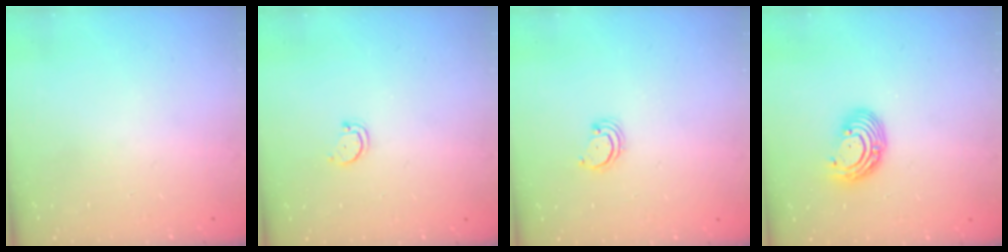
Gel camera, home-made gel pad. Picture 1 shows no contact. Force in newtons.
{"total": 2.3, "press": 2.3, "slide": 0.4}
{"total": 2.8, "press": 2.8, "slide": 0.3}
{"total": 8.1, "press": 8.0, "slide": 1.5}